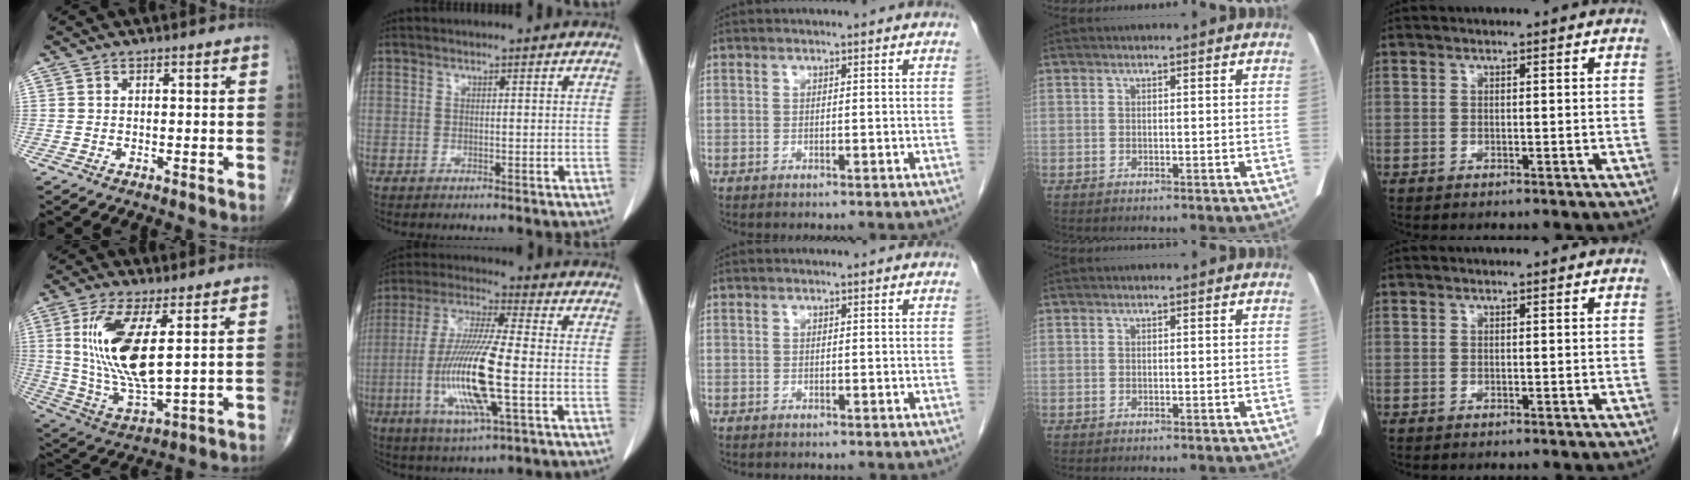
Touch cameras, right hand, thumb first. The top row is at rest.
{"thumb": {"total": 15.9, "force": [3.6, 5.4, 14.6], "torque": [-0.307, -0.027, 0.079]}, "index": {"total": 15.2, "force": [-3.2, 1.5, 14.8], "torque": [-0.304, -0.015, -0.061]}, "middle": {"total": 0.7, "force": [-0.5, 0.3, 0.2], "torque": [-0.005, 0.000, -0.009]}}